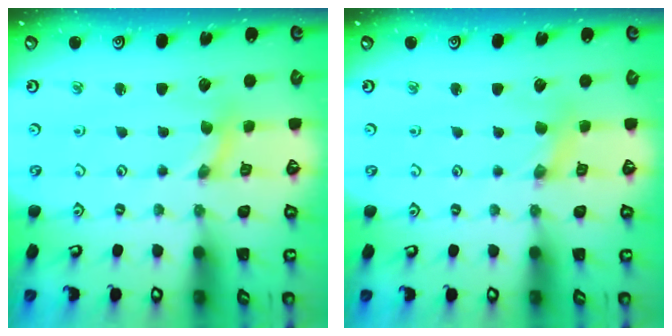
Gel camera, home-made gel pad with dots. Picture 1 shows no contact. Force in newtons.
{"total": 1.5, "press": 1.5, "slide": 0.3}